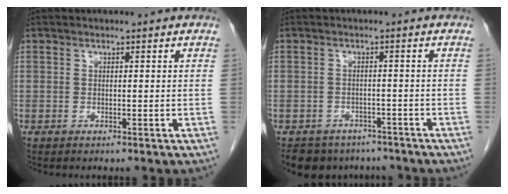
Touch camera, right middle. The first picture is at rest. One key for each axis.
{"total": 7.6, "fx": -6.2, "fy": 4.2, "fz": 1.2, "tx": -0.015, "ty": 0.005, "tz": -0.079}